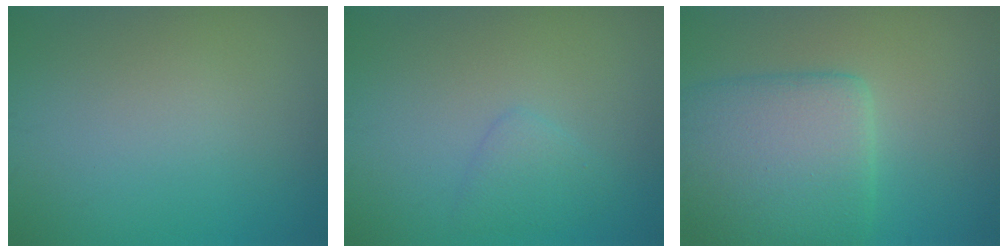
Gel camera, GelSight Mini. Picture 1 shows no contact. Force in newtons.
{"total": 1.6, "press": 1.6, "slide": 0.1}
{"total": 7.2, "press": 7.2, "slide": 0.5}